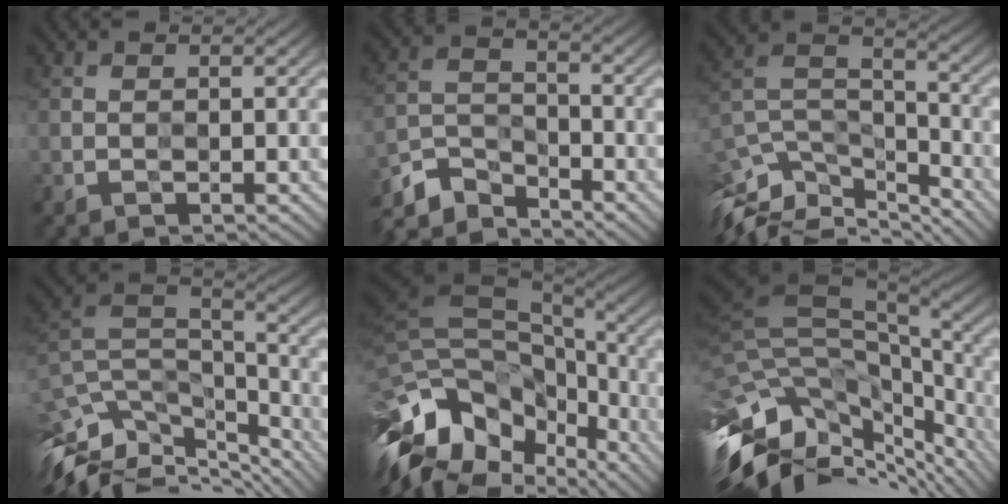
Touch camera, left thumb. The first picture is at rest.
{"total": 7.1, "force": [-6.1, 2.6, 2.6], "torque": [-0.060, -0.008, -0.133]}
{"total": 13.8, "force": [-10.8, 4.8, 7.0], "torque": [-0.178, -0.007, -0.183]}
{"total": 13.6, "force": [-9.3, 5.5, 8.2], "torque": [-0.202, 0.003, -0.153]}
{"total": 15.6, "force": [-6.3, 9.2, 10.9], "torque": [-0.260, -0.023, -0.097]}
{"total": 15.3, "force": [-3.1, 7.7, 12.9], "torque": [-0.263, -0.024, -0.029]}